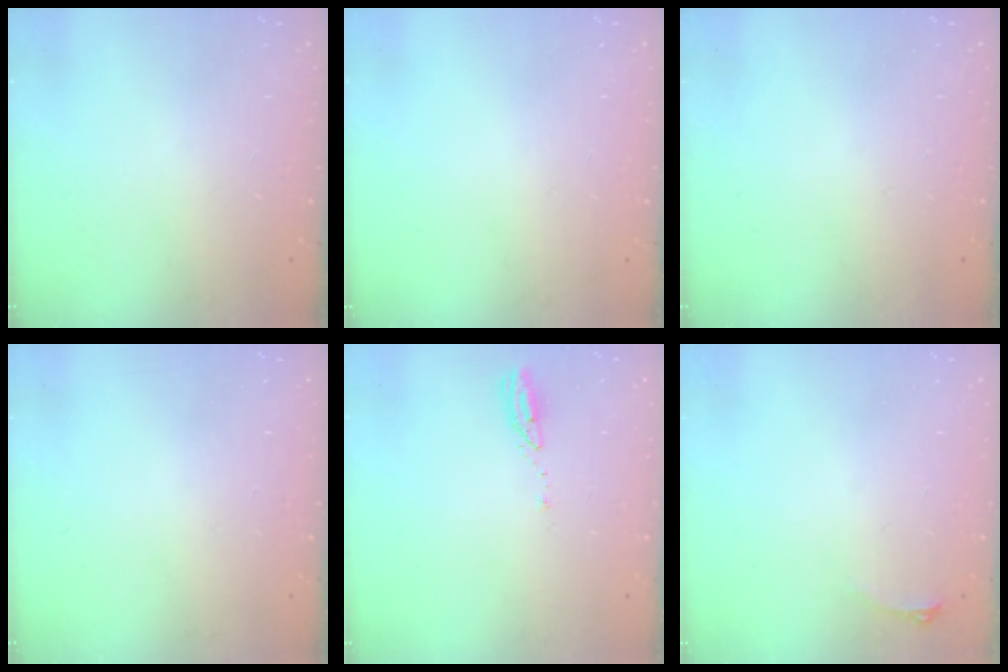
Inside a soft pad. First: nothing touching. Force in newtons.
{"total": 0.0}
{"total": 0.0}
{"total": 0.0}
{"total": 3.0, "press": 2.9, "slide": 0.3}
{"total": 2.9, "press": 2.6, "slide": 1.5}